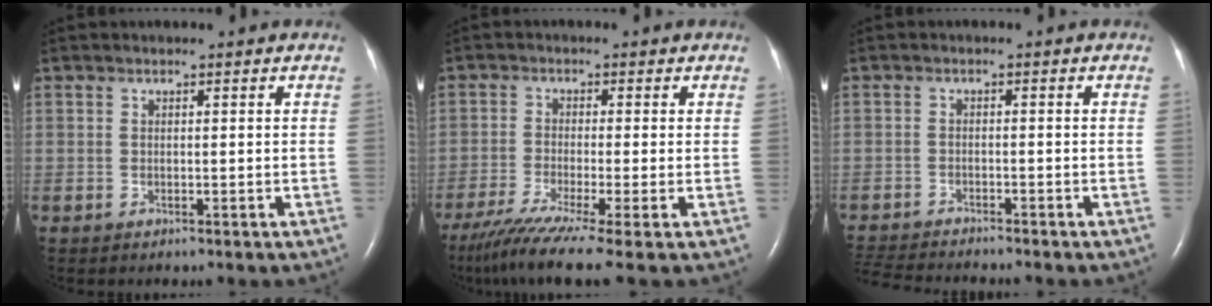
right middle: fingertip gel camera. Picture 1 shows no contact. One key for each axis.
{"total": 10.3, "fx": -7.4, "fy": -1.0, "fz": 7.0, "tx": -0.113, "ty": -0.031, "tz": -0.119}
{"total": 9.0, "fx": -8.4, "fy": 0.7, "fz": 3.1, "tx": -0.055, "ty": -0.014, "tz": -0.133}